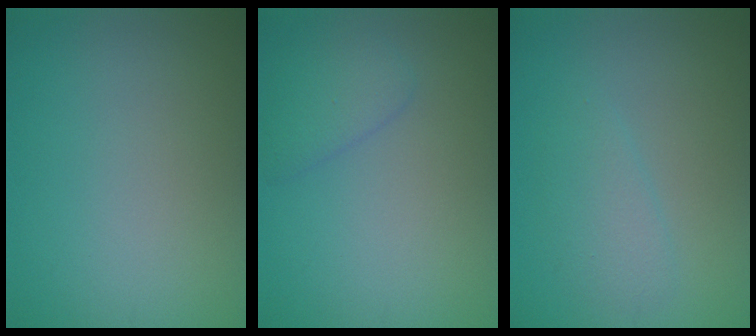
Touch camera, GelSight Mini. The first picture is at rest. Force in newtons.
{"total": 1.8, "press": 1.8, "slide": 0.2}
{"total": 2.0, "press": 2.0, "slide": 0.1}